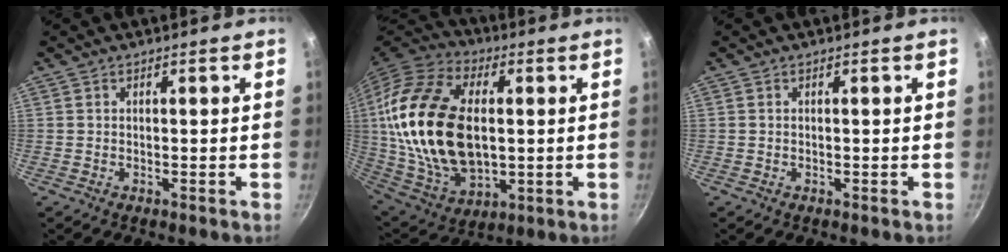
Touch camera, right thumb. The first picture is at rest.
{"total": 26.7, "force": [2.3, 16.3, 21.0], "torque": [-0.395, 0.002, 0.045]}
{"total": 0.0}